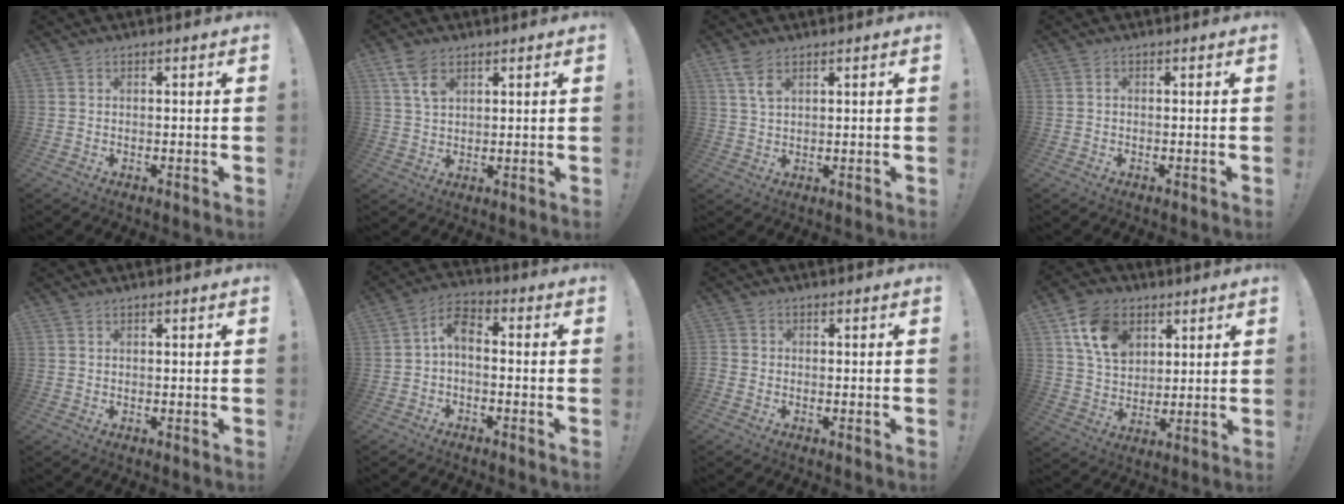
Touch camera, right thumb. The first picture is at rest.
{"total": 6.2, "force": [3.5, 3.5, 3.7], "torque": [-0.066, -0.012, 0.066]}
{"total": 5.0, "force": [3.0, 2.0, 3.4], "torque": [-0.058, -0.009, 0.053]}
{"total": 0.0}
{"total": 0.0}
{"total": 5.6, "force": [-0.6, 3.0, 4.7], "torque": [-0.094, 0.006, -0.010]}
{"total": 1.4, "force": [-0.6, 1.2, 0.3], "torque": [-0.002, 0.008, -0.012]}
{"total": 13.8, "force": [6.5, 10.0, 6.9], "torque": [-0.114, -0.016, 0.130]}